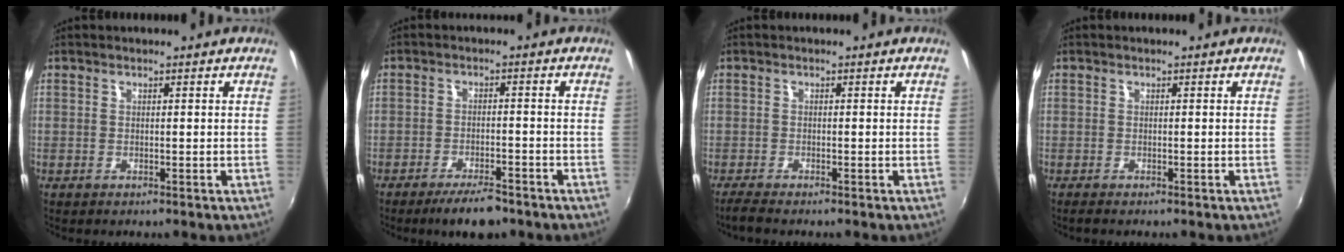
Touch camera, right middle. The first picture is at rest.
{"total": 6.5, "force": [-5.2, 1.7, 3.6], "torque": [-0.082, -0.008, -0.084]}
{"total": 2.1, "force": [-1.8, -0.1, 1.1], "torque": [-0.028, -0.006, -0.035]}
{"total": 0.6, "force": [-0.5, -0.1, 0.3], "torque": [-0.004, -0.002, -0.010]}